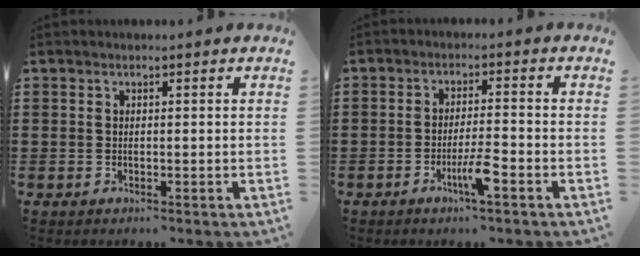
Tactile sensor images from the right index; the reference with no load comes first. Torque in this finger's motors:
{"motor_torque": [-0.08, 0.22, 0.37, 0.10]}